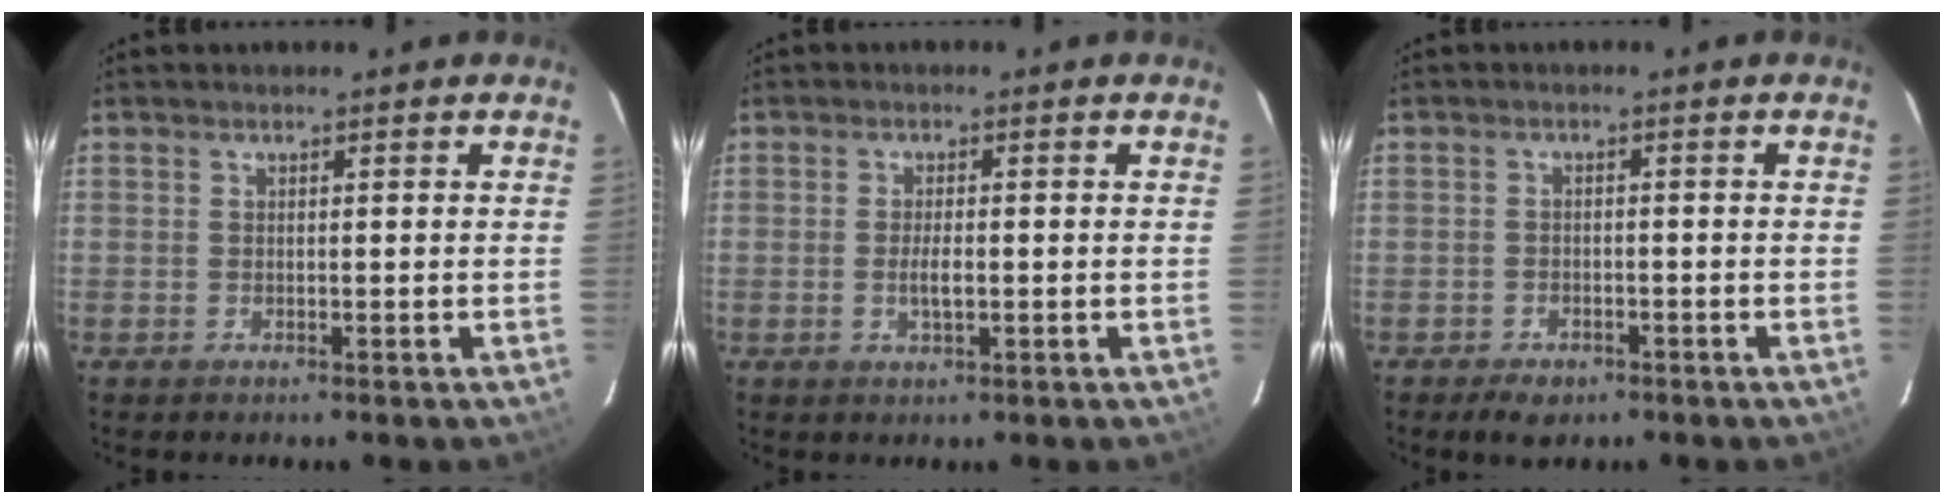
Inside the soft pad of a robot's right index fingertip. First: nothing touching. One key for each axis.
{"total": 2.6, "fx": -0.5, "fy": 0.8, "fz": 2.5, "tx": -0.048, "ty": -0.005, "tz": -0.008}
{"total": 4.3, "fx": -3.0, "fy": 2.5, "fz": 1.8, "tx": -0.044, "ty": -0.001, "tz": -0.040}